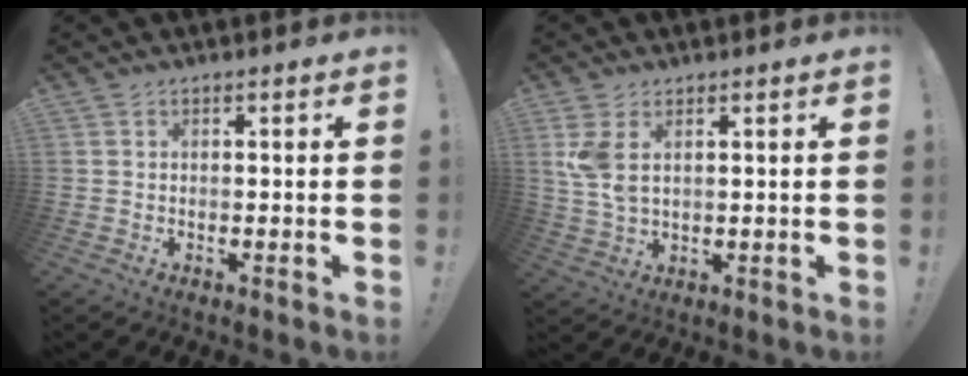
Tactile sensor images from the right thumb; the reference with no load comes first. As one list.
[{"total": 6.2, "force": [2.3, 3.1, 4.8], "torque": [-0.097, -0.012, 0.042]}]